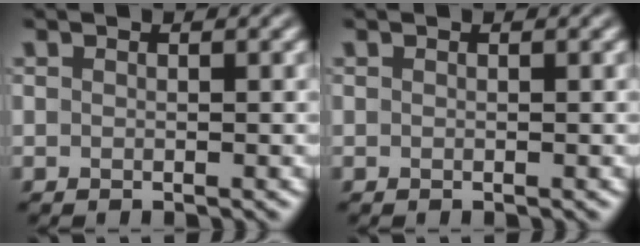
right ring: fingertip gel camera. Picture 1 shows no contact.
{"total": 0.0}